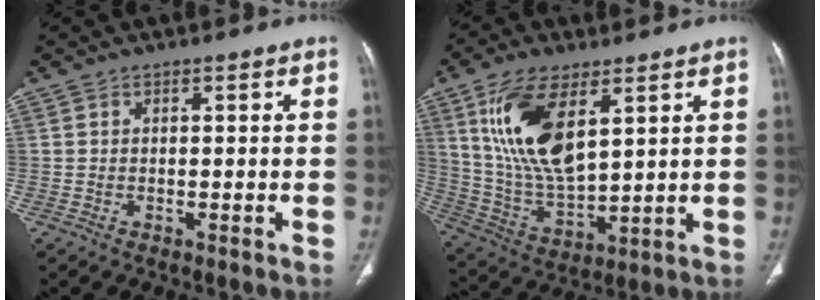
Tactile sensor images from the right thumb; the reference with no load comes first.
{"total": 16.8, "force": [7.0, 7.6, 13.3], "torque": [-0.251, -0.027, 0.146]}